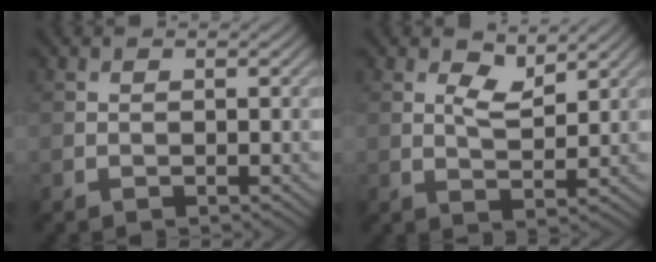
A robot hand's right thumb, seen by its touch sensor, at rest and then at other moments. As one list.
[{"total": 3.7, "force": [2.2, 1.3, 2.6], "torque": [-0.056, -0.006, 0.043]}]